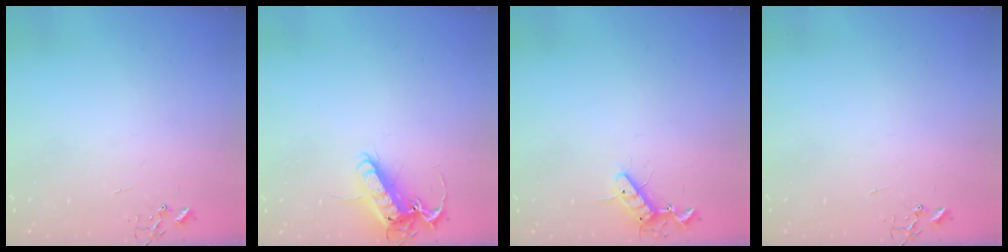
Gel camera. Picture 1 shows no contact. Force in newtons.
{"total": 14.4, "press": 14.2, "slide": 2.2}
{"total": 8.5, "press": 8.4, "slide": 1.5}
{"total": 0.0}